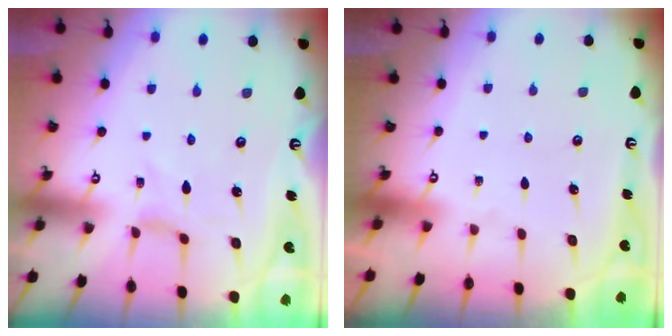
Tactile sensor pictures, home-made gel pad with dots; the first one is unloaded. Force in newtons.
{"total": 0.0}